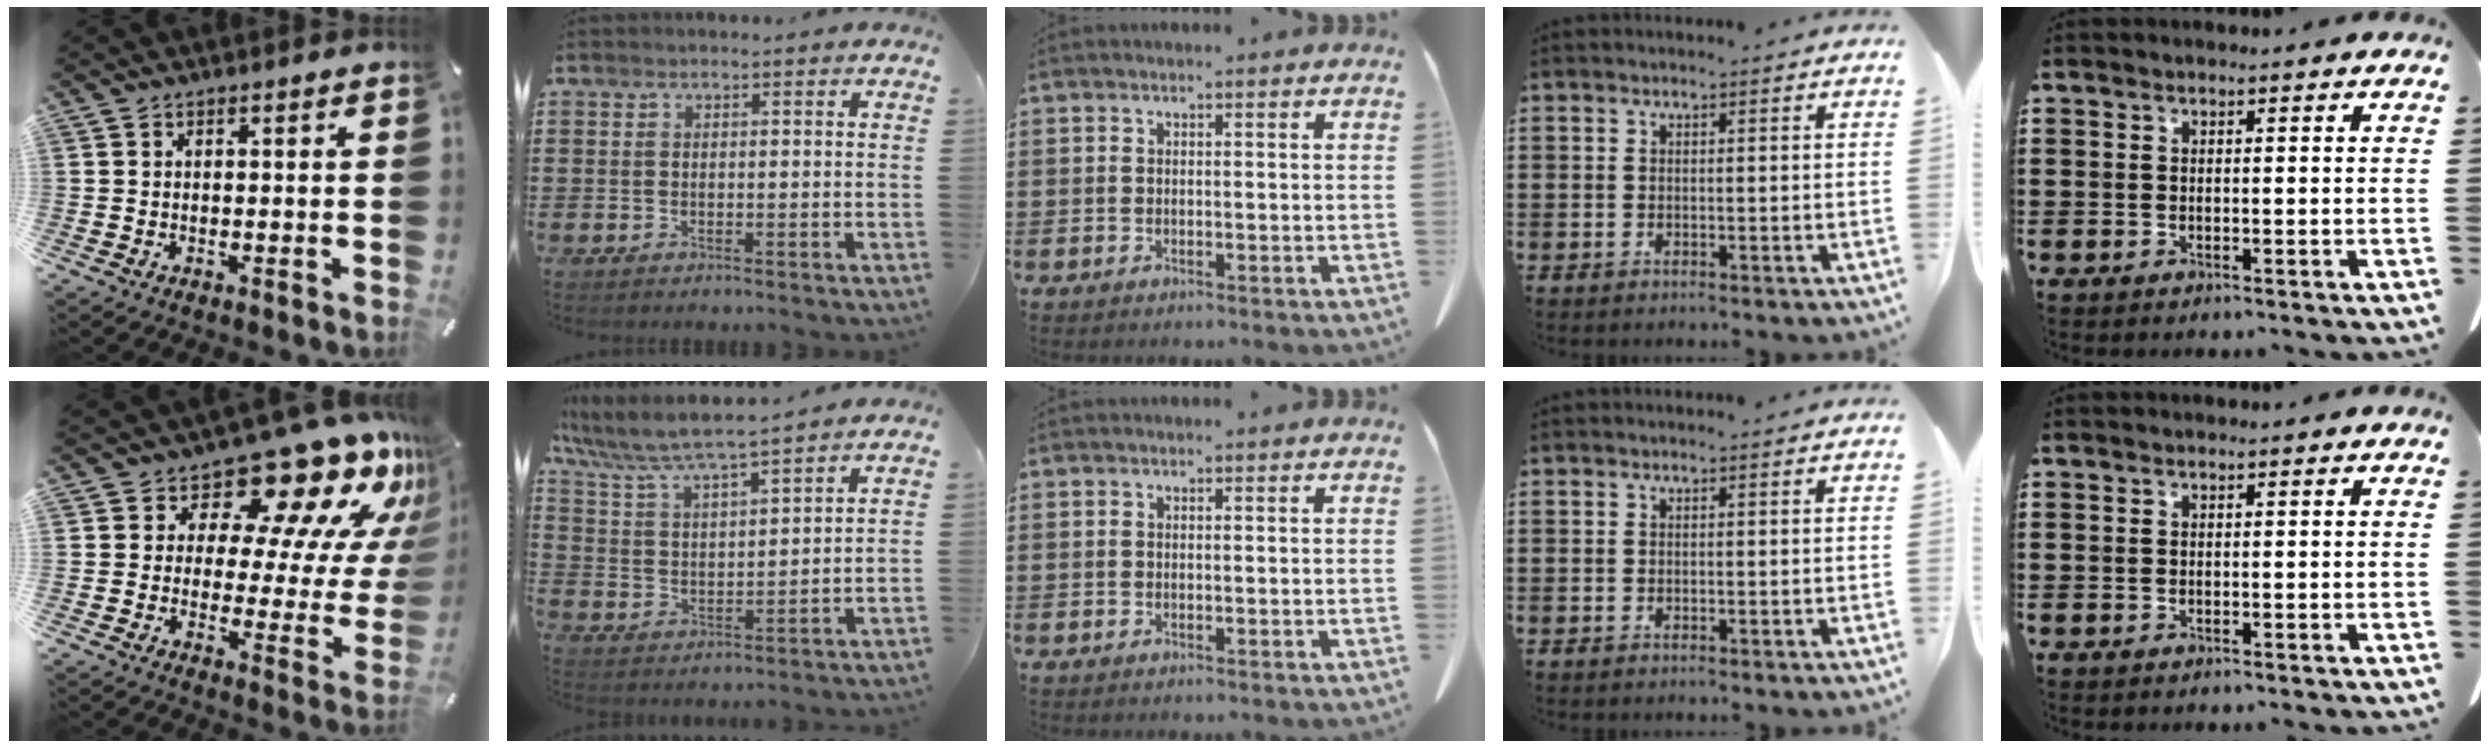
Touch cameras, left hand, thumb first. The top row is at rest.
{"thumb": {"total": 16.7, "force": [12.7, 6.5, 8.7], "torque": [-0.115, -0.115, 0.206]}, "index": {"total": 5.7, "force": [5.2, 0.4, 2.3], "torque": [-0.071, -0.031, 0.083]}}